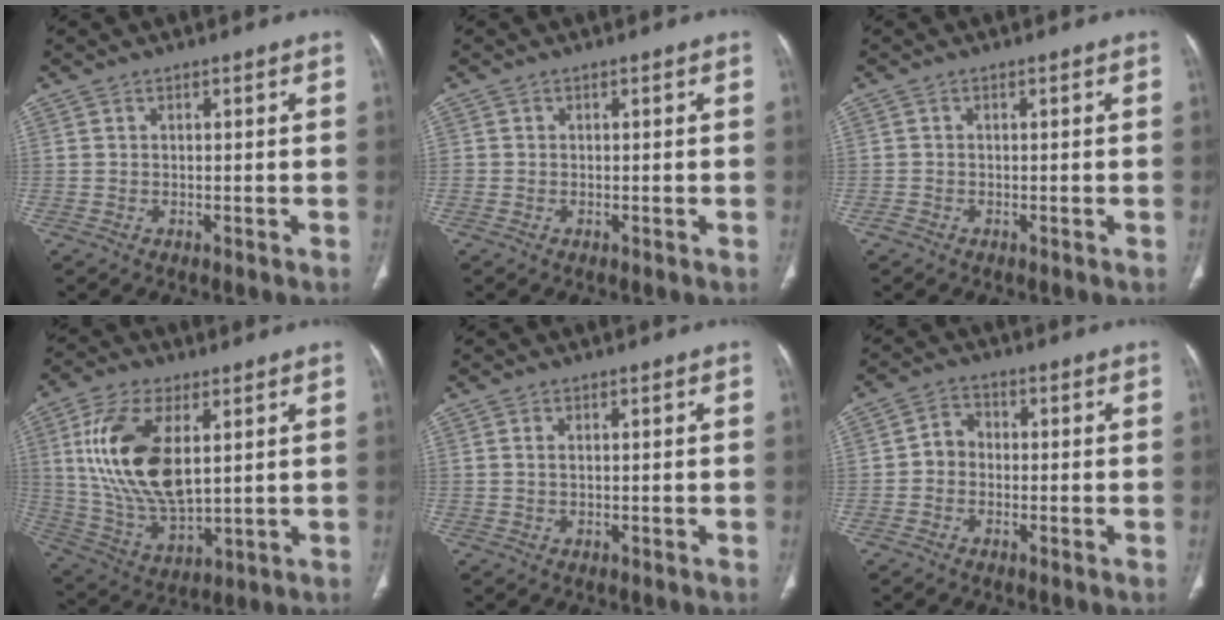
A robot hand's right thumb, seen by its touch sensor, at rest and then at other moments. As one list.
[{"total": 0.6, "force": [-0.1, 0.6, 0.0], "torque": [0.005, 0.005, -0.003]}, {"total": 0.9, "force": [-0.6, 0.6, 0.2], "torque": [-0.005, 0.001, -0.015]}, {"total": 18.2, "force": [4.5, 9.0, 15.2], "torque": [-0.292, -0.018, 0.092]}, {"total": 0.9, "force": [0.3, 0.4, 0.7], "torque": [-0.019, 0.004, 0.006]}, {"total": 3.7, "force": [-0.7, 3.1, 1.8], "torque": [-0.016, 0.014, -0.024]}]